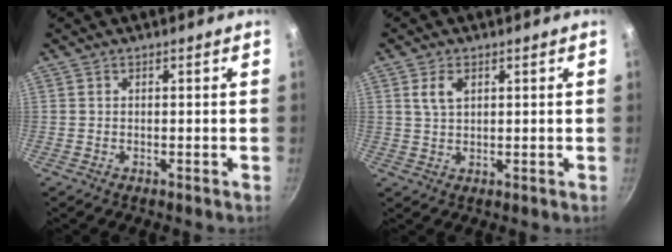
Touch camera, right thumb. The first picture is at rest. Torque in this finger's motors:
{"motor_torque": [-0.03, 0.17, 0.64, 0.63, 0.08]}